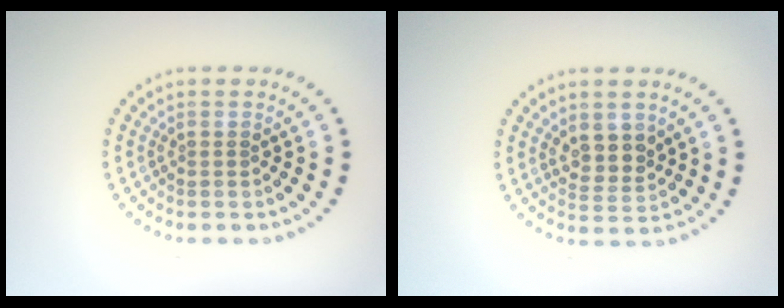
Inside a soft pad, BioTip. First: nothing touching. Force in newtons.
{"total": 2.6, "press": 2.3, "slide": 1.2}